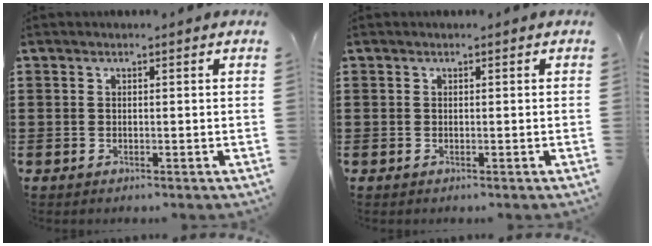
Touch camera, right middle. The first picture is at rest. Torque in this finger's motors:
{"motor_torque": [0.00, 0.00, 0.00, 0.00]}